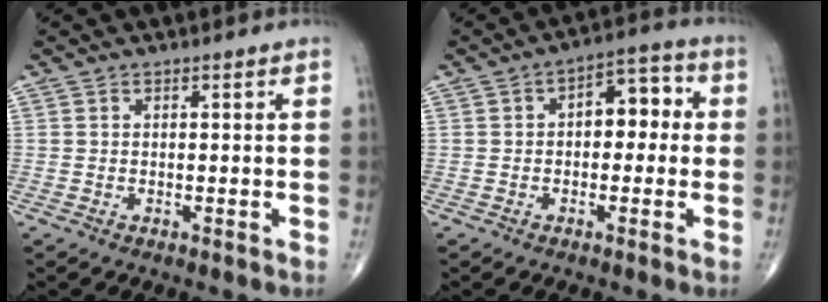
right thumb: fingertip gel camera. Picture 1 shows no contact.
{"total": 7.7, "force": [0.5, 4.7, 6.1], "torque": [-0.047, 0.028, -0.003]}